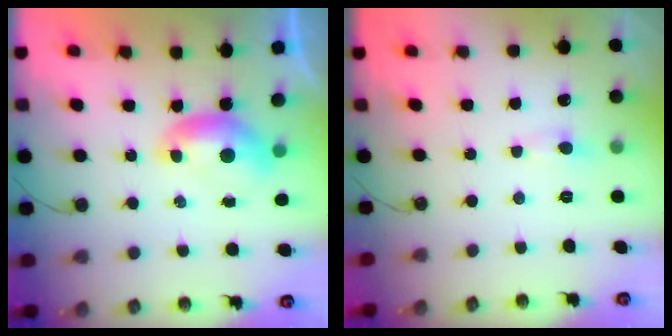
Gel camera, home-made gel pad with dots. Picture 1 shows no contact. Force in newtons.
{"total": 1.8, "press": 1.7, "slide": 0.7}